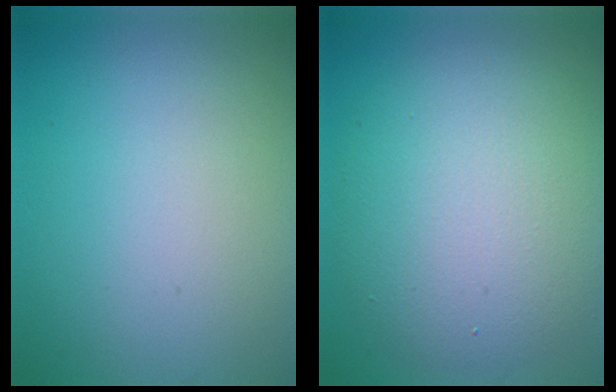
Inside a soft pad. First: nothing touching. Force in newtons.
{"total": 8.4, "press": 8.4, "slide": 0.7}